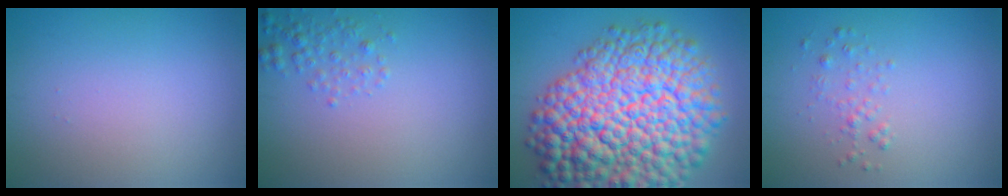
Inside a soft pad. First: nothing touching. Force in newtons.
{"total": 1.6, "press": 1.6, "slide": 0.1}
{"total": 16.2, "press": 16.2, "slide": 0.6}
{"total": 1.0, "press": 1.0, "slide": 0.1}